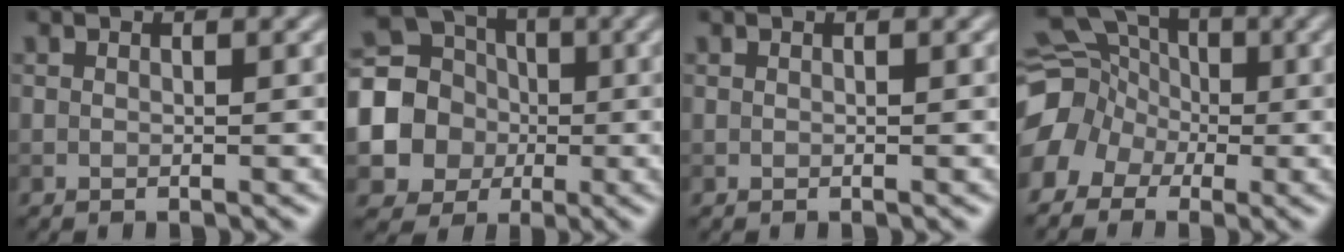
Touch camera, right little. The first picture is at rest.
{"total": 10.0, "force": [-0.9, 9.2, 3.8], "torque": [-0.098, 0.002, -0.048]}
{"total": 0.0}
{"total": 10.7, "force": [-2.4, 9.5, 4.3], "torque": [-0.094, 0.010, -0.067]}